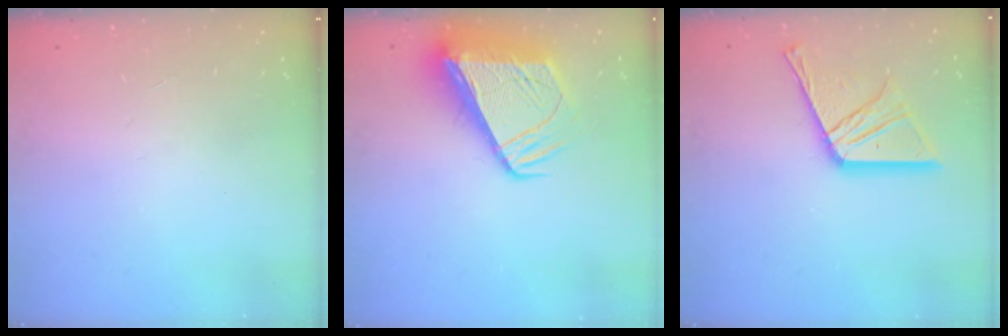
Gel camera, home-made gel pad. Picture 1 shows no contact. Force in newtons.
{"total": 12.8, "press": 12.8, "slide": 1.1}
{"total": 16.1, "press": 16.1, "slide": 1.5}